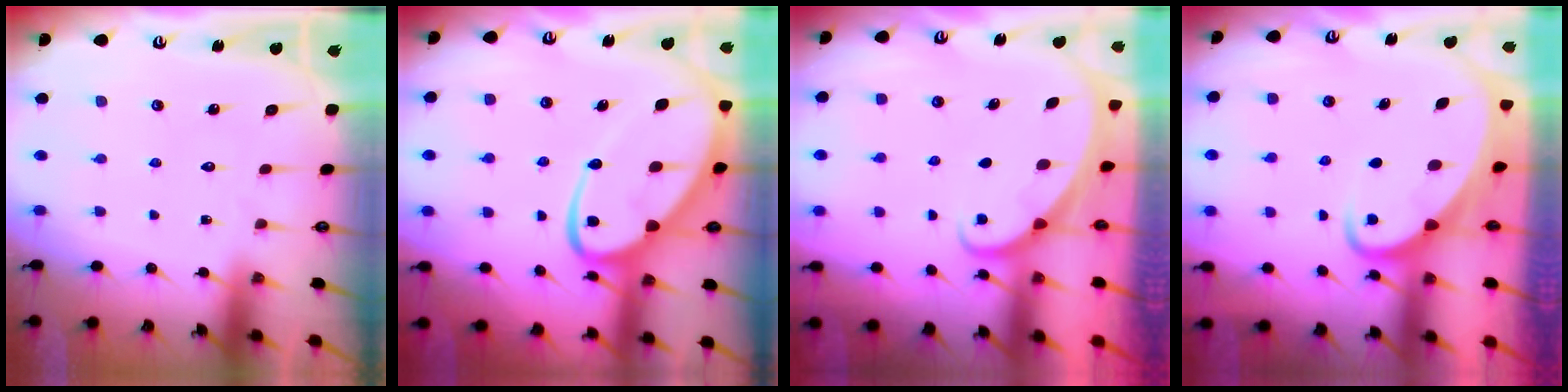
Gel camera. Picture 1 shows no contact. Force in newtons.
{"total": 15.0, "press": 14.9, "slide": 1.3}
{"total": 1.6, "press": 1.6, "slide": 0.1}
{"total": 3.0, "press": 3.0, "slide": 0.4}